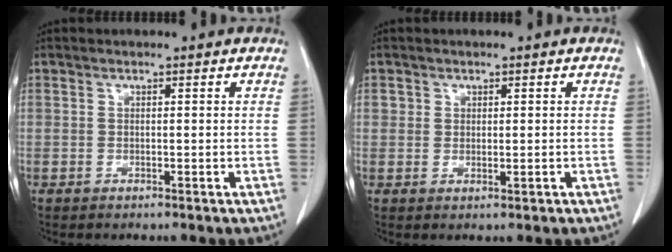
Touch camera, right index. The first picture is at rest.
{"total": 1.4, "force": [0.1, 1.2, 0.8], "torque": [-0.014, -0.003, 0.004]}